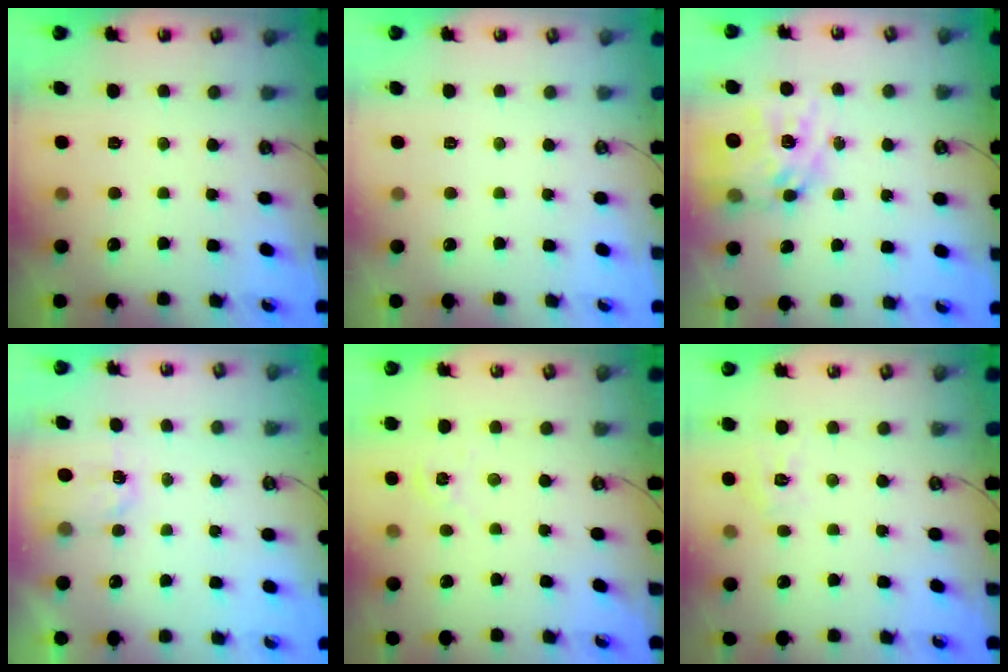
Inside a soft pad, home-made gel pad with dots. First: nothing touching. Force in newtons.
{"total": 0.0}
{"total": 15.2, "press": 15.2, "slide": 1.3}
{"total": 2.9, "press": 2.9, "slide": 0.4}
{"total": 1.3, "press": 1.3, "slide": 0.2}
{"total": 4.9, "press": 4.9, "slide": 0.7}